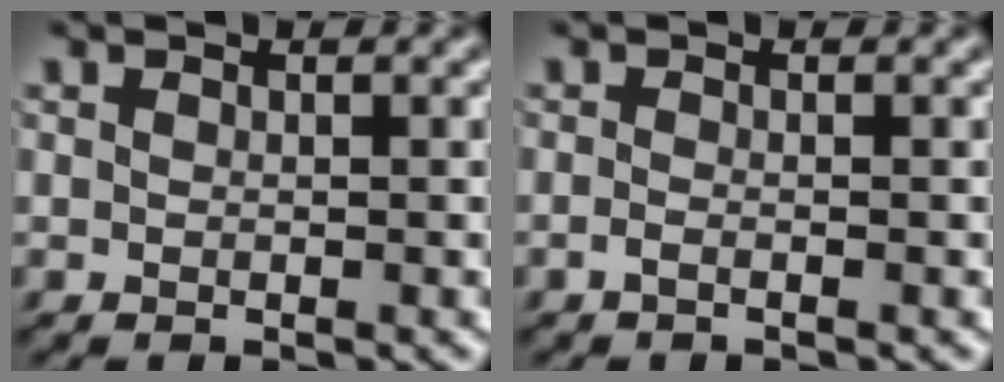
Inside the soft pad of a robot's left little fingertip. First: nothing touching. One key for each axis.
{"total": 0.8, "fx": -0.5, "fy": 0.1, "fz": 0.6, "tx": -0.014, "ty": -0.001, "tz": -0.011}